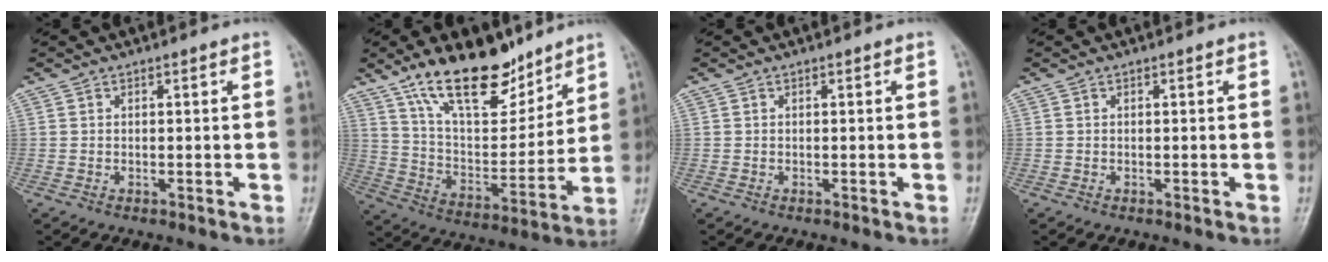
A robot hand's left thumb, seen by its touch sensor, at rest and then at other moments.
{"total": 19.2, "force": [13.5, 8.1, 11.0], "torque": [-0.135, -0.078, 0.239]}
{"total": 0.0}
{"total": 0.0}